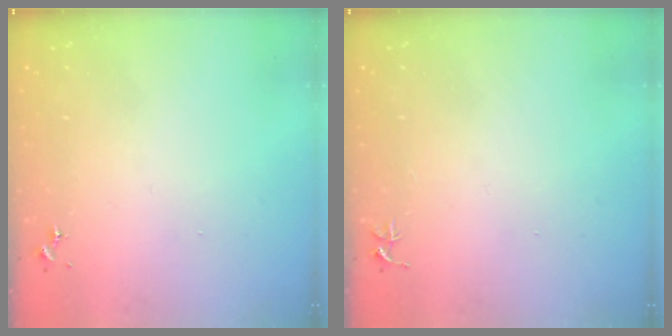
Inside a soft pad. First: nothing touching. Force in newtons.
{"total": 3.6, "press": 3.6, "slide": 0.3}